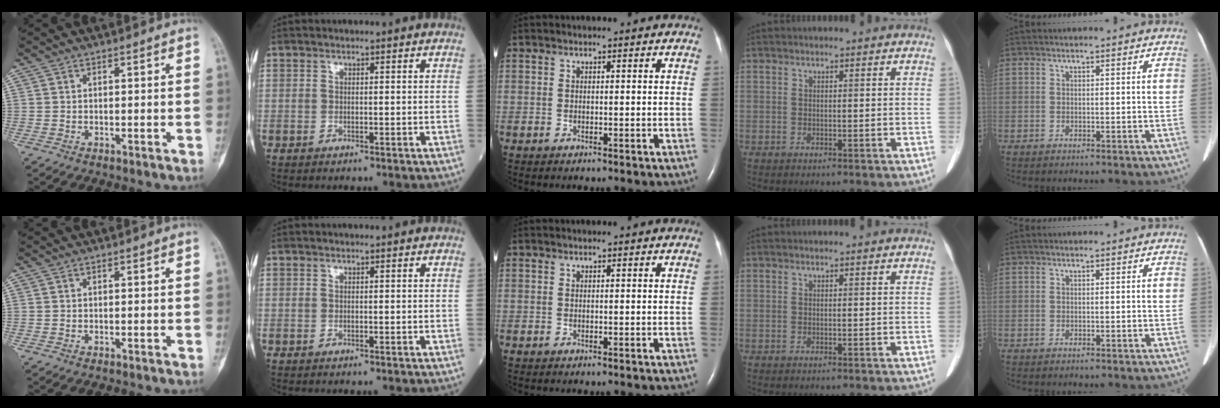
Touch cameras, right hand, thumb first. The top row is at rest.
{}